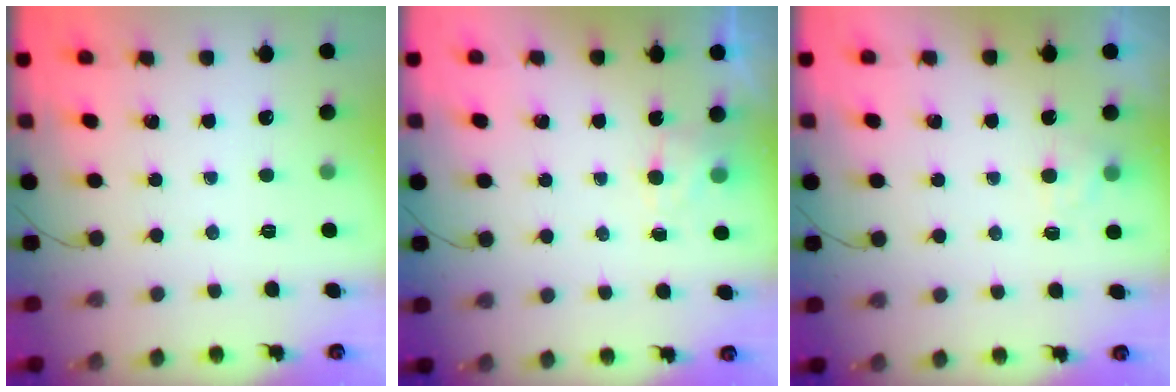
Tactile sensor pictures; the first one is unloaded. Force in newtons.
{"total": 4.4, "press": 4.2, "slide": 1.2}
{"total": 2.5, "press": 2.0, "slide": 1.5}